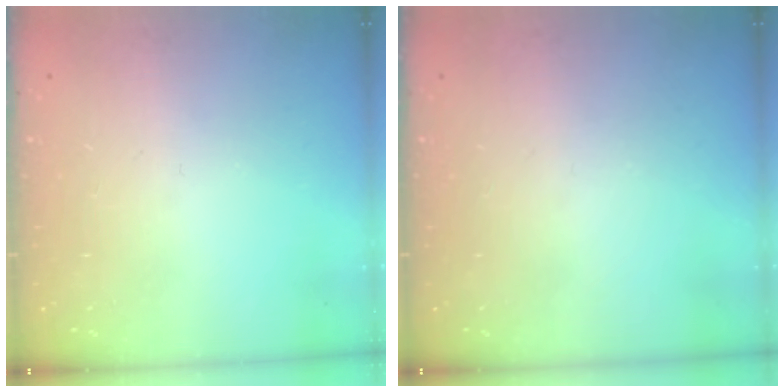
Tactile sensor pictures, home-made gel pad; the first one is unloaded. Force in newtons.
{"total": 0.0}